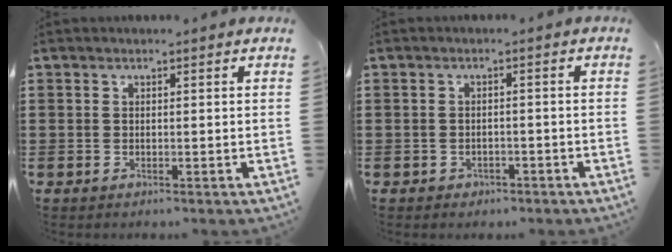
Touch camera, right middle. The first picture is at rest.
{"total": 1.1, "force": [-0.9, 0.7, 0.1], "torque": [-0.006, 0.000, -0.021]}